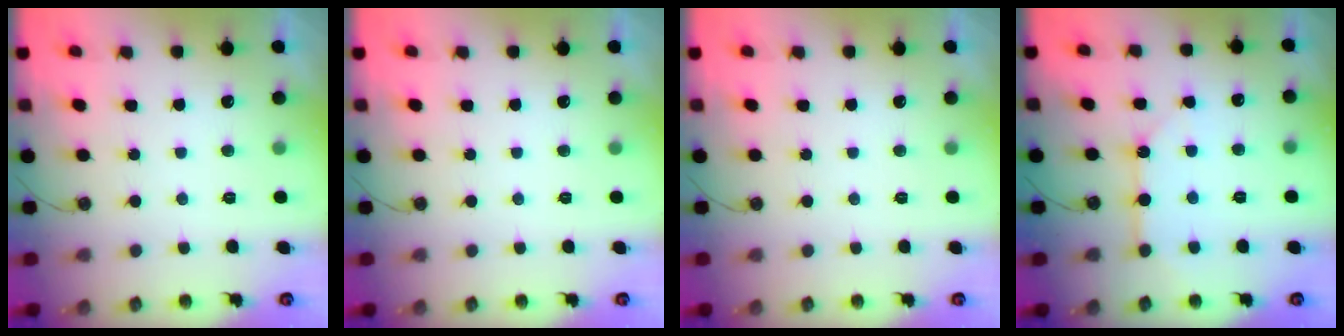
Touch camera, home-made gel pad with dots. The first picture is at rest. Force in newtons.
{"total": 0.0}
{"total": 0.0}
{"total": 7.6, "press": 7.6, "slide": 0.7}